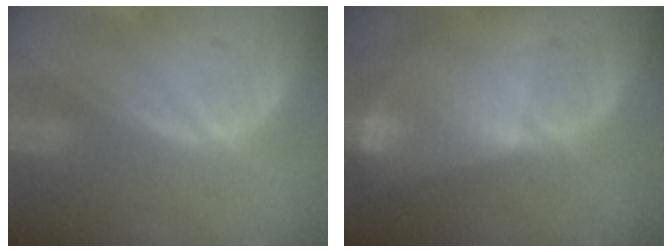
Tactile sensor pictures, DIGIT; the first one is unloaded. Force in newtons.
{"total": 8.0, "press": 6.9, "slide": 4.1}